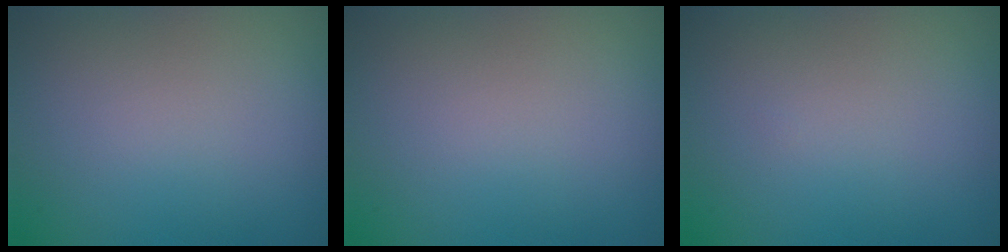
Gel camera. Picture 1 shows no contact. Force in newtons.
{"total": 0.0}
{"total": 0.0}